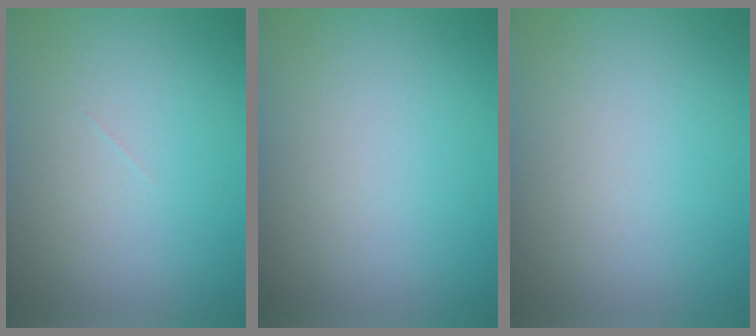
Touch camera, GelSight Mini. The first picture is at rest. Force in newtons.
{"total": 0.0}
{"total": 0.0}